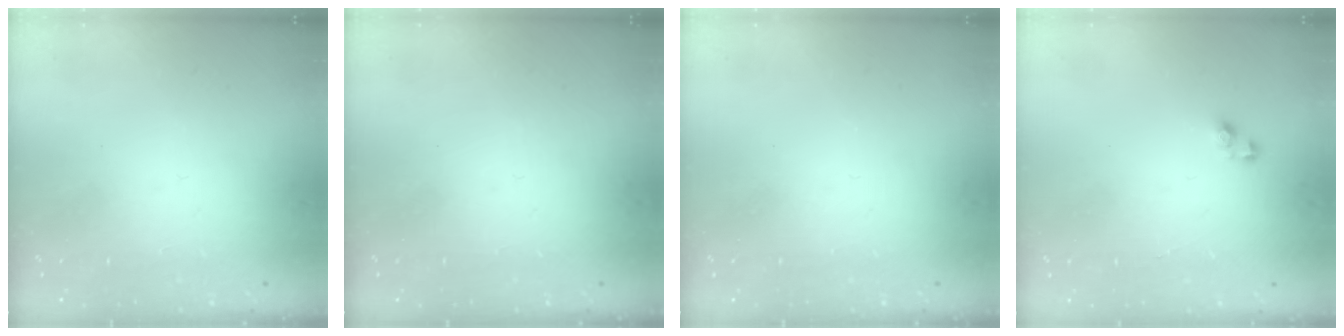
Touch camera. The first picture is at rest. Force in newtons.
{"total": 0.0}
{"total": 0.0}
{"total": 3.4, "press": 3.4, "slide": 0.2}